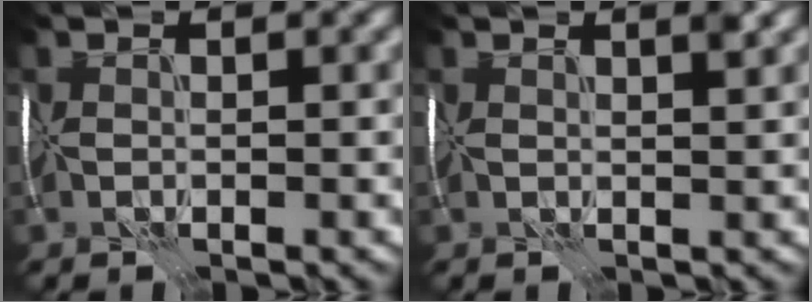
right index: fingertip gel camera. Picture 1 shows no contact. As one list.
[{"total": 1.6, "force": [1.1, 0.2, 1.2], "torque": [-0.015, 0.005, 0.017]}]